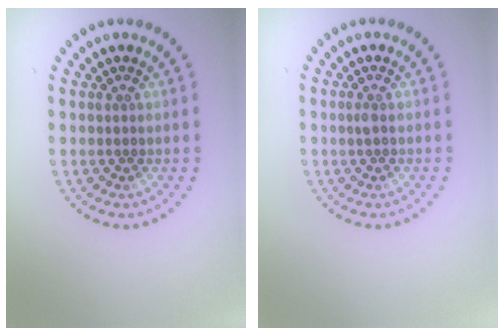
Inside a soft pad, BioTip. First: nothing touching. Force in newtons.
{"total": 0.6, "press": 0.5, "slide": 0.2}